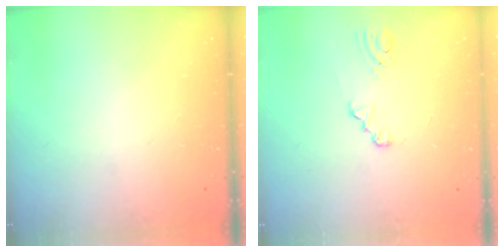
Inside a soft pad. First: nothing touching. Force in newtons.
{"total": 2.6, "press": 2.6, "slide": 0.3}